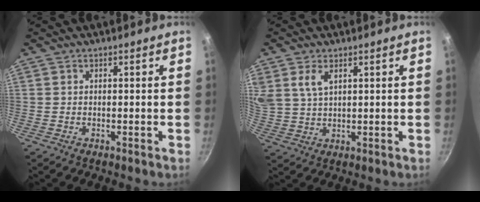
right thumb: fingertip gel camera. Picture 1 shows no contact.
{"total": 6.7, "force": [3.0, 3.9, 4.6], "torque": [-0.099, -0.003, 0.068]}